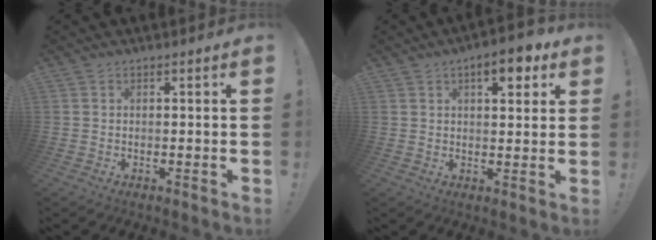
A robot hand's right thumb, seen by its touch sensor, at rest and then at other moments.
{"total": 7.8, "force": [4.1, 3.3, 5.8], "torque": [-0.064, -0.013, 0.063]}